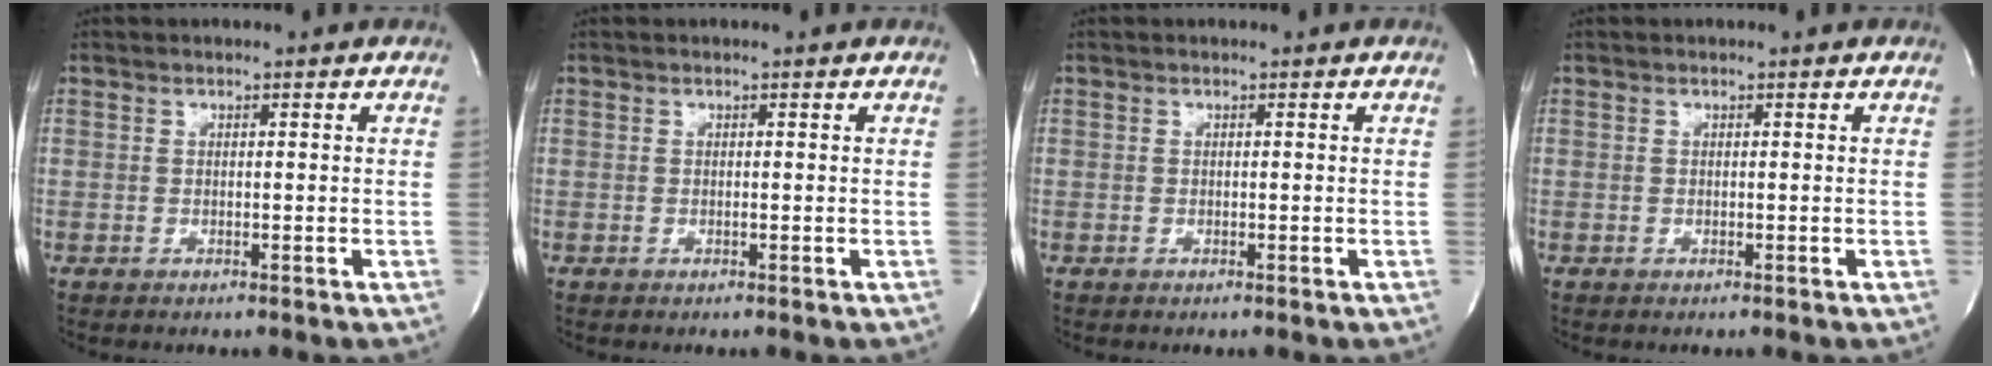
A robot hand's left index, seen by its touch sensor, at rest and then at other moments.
{"total": 0.0}
{"total": 0.0}
{"total": 0.0}